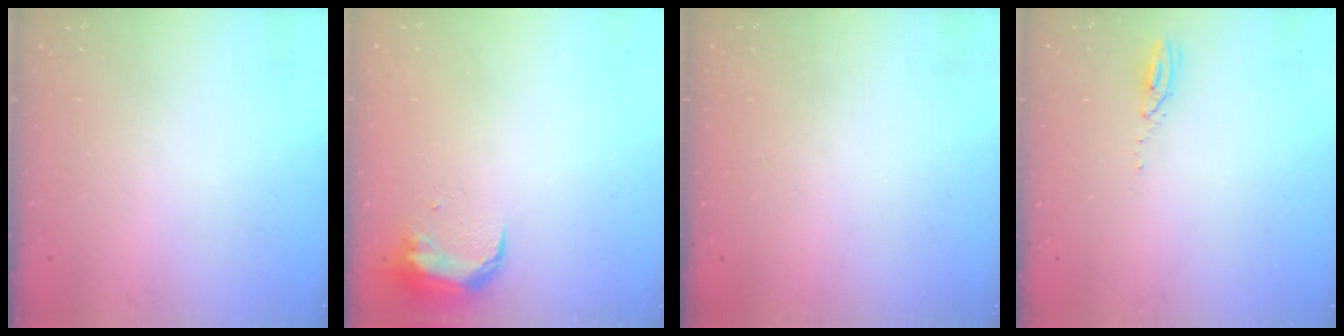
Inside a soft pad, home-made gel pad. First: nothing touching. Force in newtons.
{"total": 8.9, "press": 8.9, "slide": 0.8}
{"total": 0.0}
{"total": 3.0, "press": 2.9, "slide": 0.3}